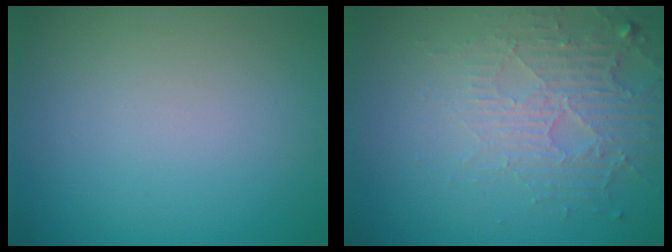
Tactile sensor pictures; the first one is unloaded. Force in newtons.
{"total": 5.2, "press": 3.3, "slide": 4.1}